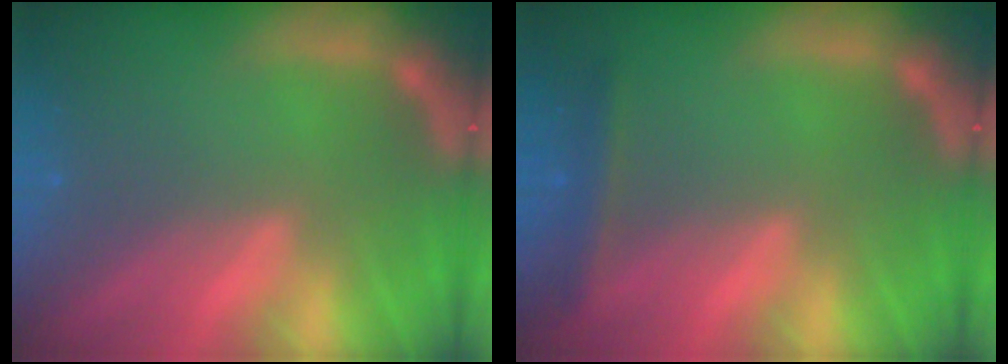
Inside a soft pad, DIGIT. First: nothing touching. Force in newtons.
{"total": 1.9}